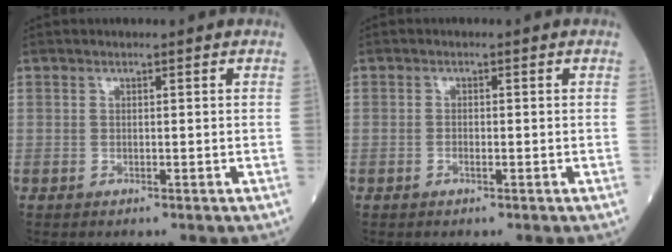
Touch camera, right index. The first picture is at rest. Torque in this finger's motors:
{"motor_torque": [-0.09, 0.06, -0.03, -0.01]}